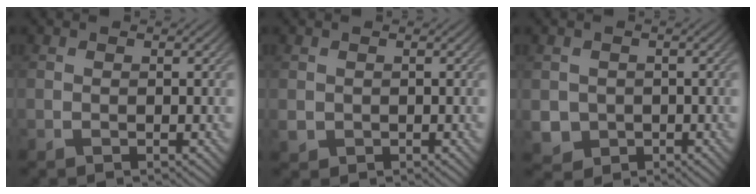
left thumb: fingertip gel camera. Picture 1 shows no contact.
{"total": 1.1, "force": [0.1, 1.1, 0.3], "torque": [-0.010, -0.007, 0.005]}
{"total": 2.9, "force": [-0.3, 2.8, 0.7], "torque": [-0.026, -0.014, -0.006]}